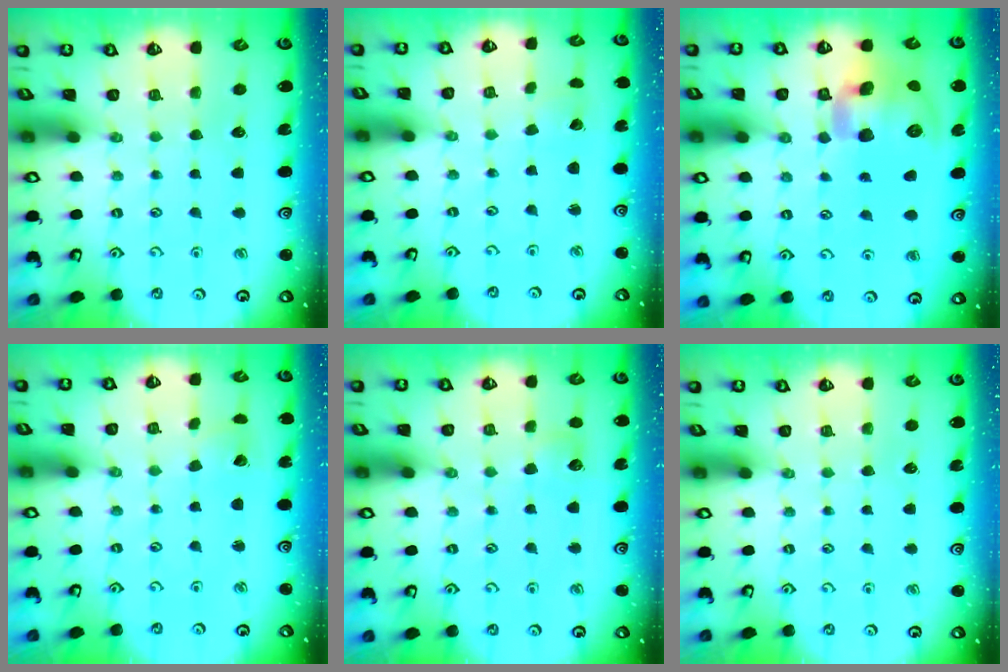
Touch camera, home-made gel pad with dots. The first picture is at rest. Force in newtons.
{"total": 1.2, "press": 1.2, "slide": 0.1}
{"total": 16.5, "press": 16.3, "slide": 2.6}
{"total": 2.0, "press": 2.0, "slide": 0.3}
{"total": 5.0, "press": 5.0, "slide": 0.5}
{"total": 0.0}